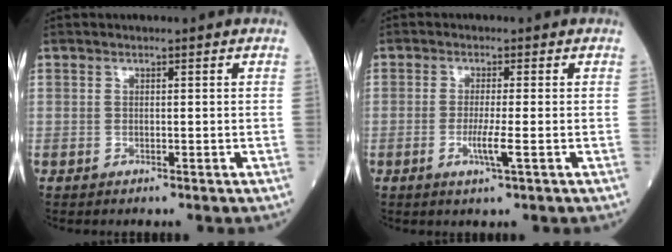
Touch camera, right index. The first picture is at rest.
{"total": 3.3, "force": [-0.9, -0.3, 3.2], "torque": [-0.060, -0.007, -0.018]}